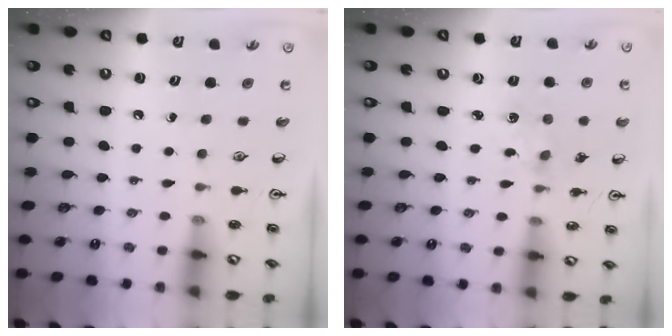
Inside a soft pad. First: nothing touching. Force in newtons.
{"total": 2.7, "press": 2.7, "slide": 0.3}